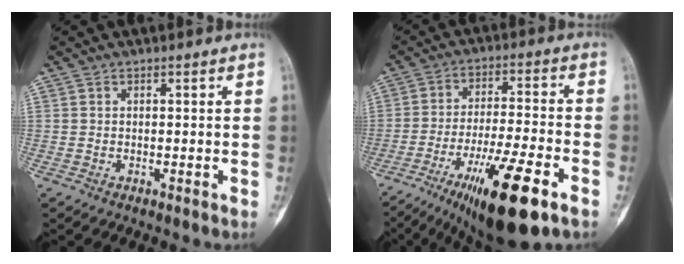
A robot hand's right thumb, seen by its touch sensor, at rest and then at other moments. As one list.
[{"total": 17.5, "force": [-9.2, 3.5, 14.5], "torque": [-0.253, 0.024, -0.147]}]